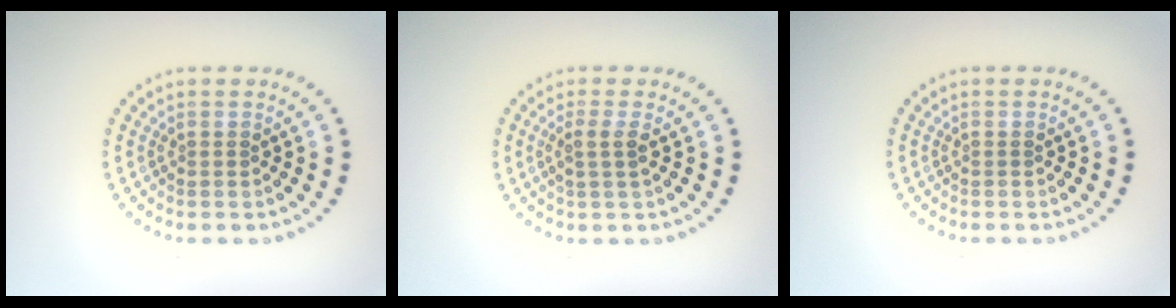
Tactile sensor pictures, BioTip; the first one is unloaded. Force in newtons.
{"total": 1.7, "press": 1.4, "slide": 0.9}
{"total": 0.0}